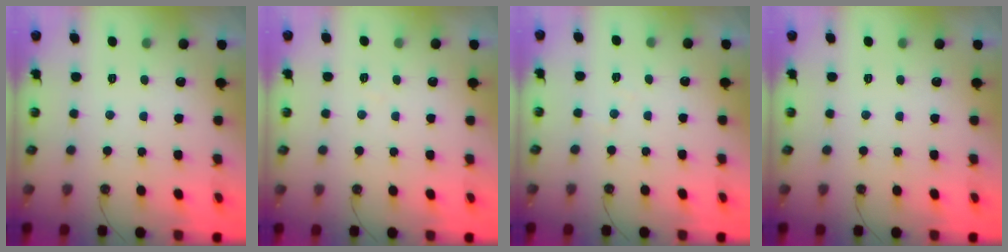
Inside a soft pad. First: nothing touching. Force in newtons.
{"total": 3.8, "press": 3.7, "slide": 0.5}
{"total": 3.7, "press": 3.7, "slide": 0.6}
{"total": 0.0}